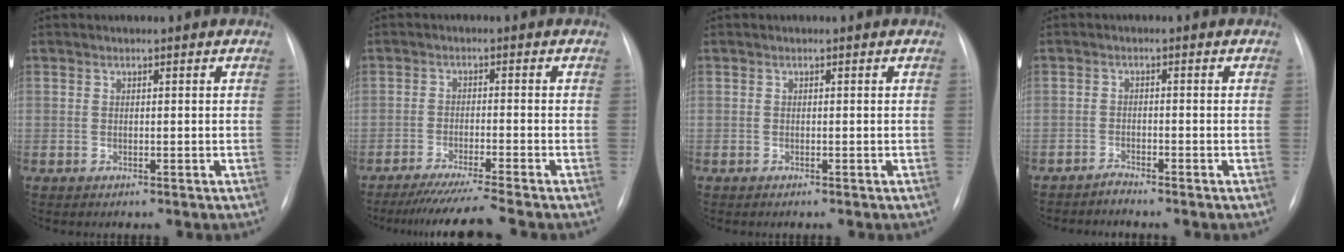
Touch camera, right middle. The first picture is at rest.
{"total": 9.0, "force": [-7.8, -2.1, 4.0], "torque": [-0.048, -0.034, -0.127]}
{"total": 0.0}
{"total": 1.4, "force": [-1.4, -0.2, -0.2], "torque": [0.008, -0.004, -0.025]}